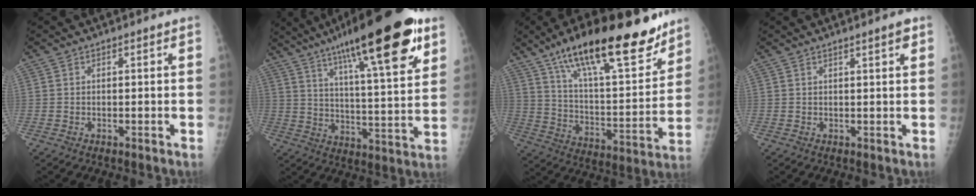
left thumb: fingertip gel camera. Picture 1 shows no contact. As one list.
[{"total": 26.1, "force": [15.2, 5.6, 20.5], "torque": [-0.303, -0.037, 0.235]}, {"total": 26.8, "force": [18.2, 8.0, 18.0], "torque": [-0.254, -0.063, 0.298]}, {"total": 1.8, "force": [1.2, 0.0, 1.4], "torque": [-0.020, -0.005, 0.017]}]